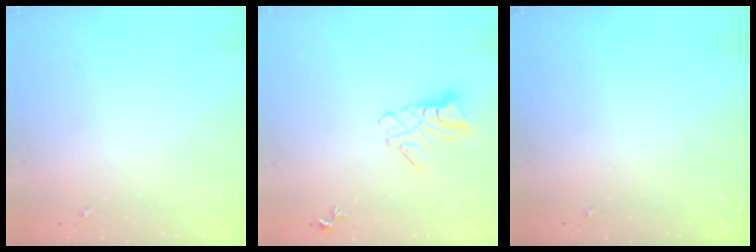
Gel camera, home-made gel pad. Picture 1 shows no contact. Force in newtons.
{"total": 9.2, "press": 9.2, "slide": 0.9}
{"total": 0.0}